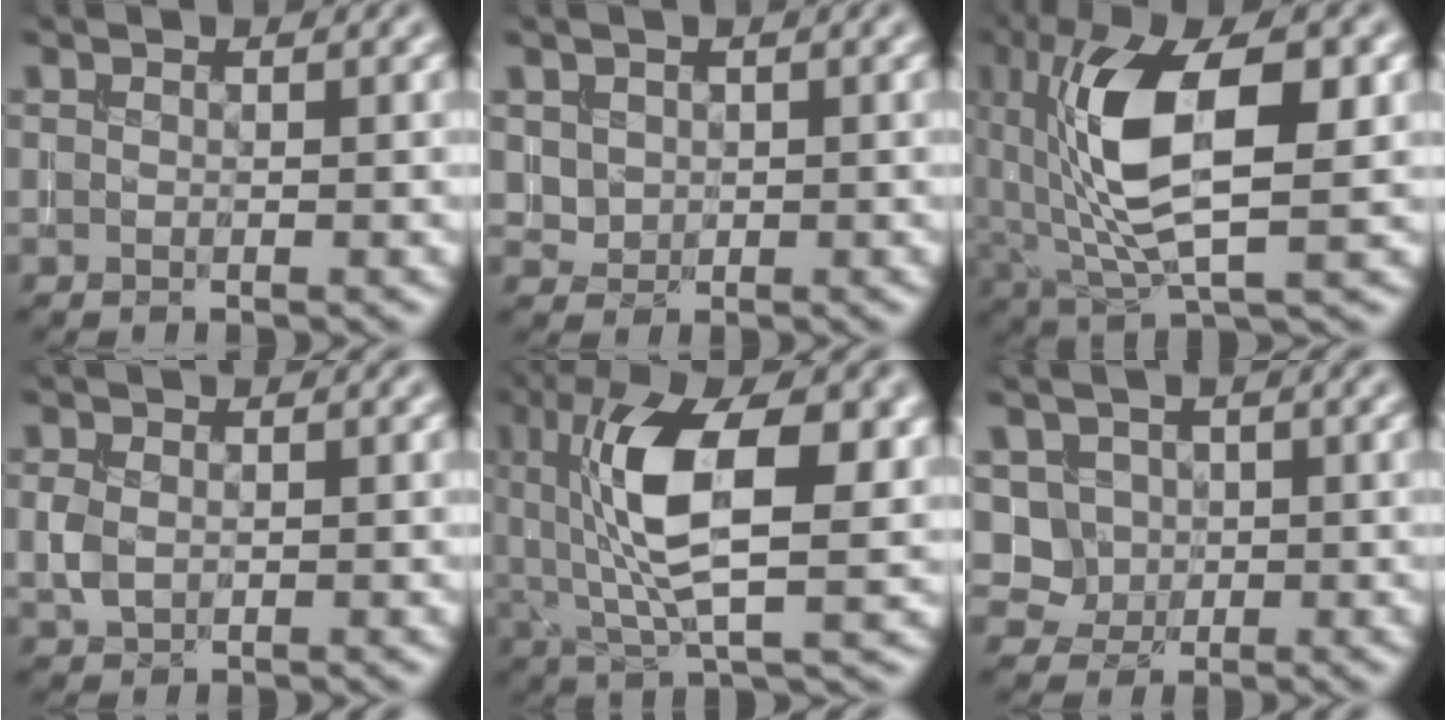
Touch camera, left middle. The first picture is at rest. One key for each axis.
{"total": 1.1, "fx": 0.4, "fy": 1.0, "fz": 0.2, "tx": -0.003, "ty": -0.003, "tz": 0.015}
{"total": 11.1, "fx": 1.8, "fy": 4.5, "fz": 10.0, "tx": -0.185, "ty": 0.008, "tz": 0.031}
{"total": 1.6, "fx": 0.1, "fy": 1.3, "fz": 1.0, "tx": -0.027, "ty": 0.002, "tz": 0.005}
{"total": 10.9, "fx": 2.2, "fy": 4.1, "fz": 9.9, "tx": -0.175, "ty": 0.008, "tz": 0.039}
{"total": 3.3, "fx": 0.9, "fy": 3.0, "fz": 1.1, "tx": -0.024, "ty": -0.001, "tz": 0.029}